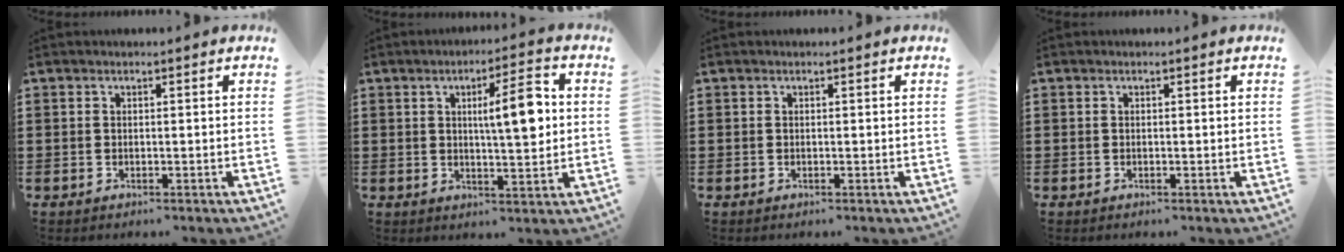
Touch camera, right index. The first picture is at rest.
{"total": 8.2, "force": [1.4, 2.0, 7.9], "torque": [-0.125, -0.003, 0.016]}
{"total": 0.0}
{"total": 0.0}